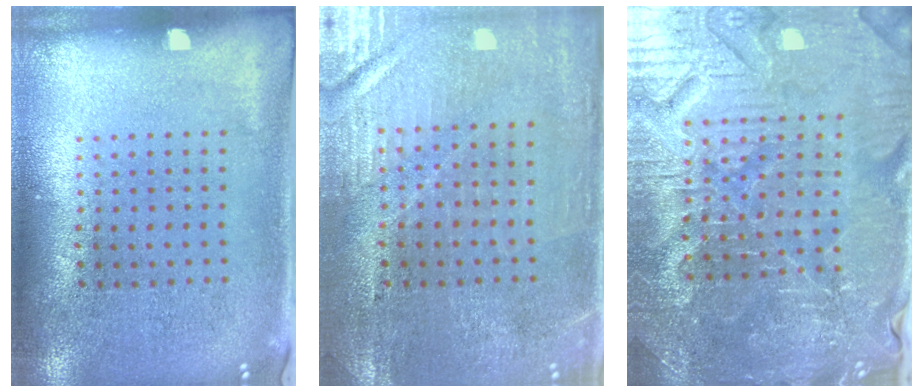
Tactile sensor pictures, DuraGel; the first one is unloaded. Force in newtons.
{"total": 0.9, "press": 0.8, "slide": 0.3}
{"total": 4.5, "press": 4.4, "slide": 1.0}